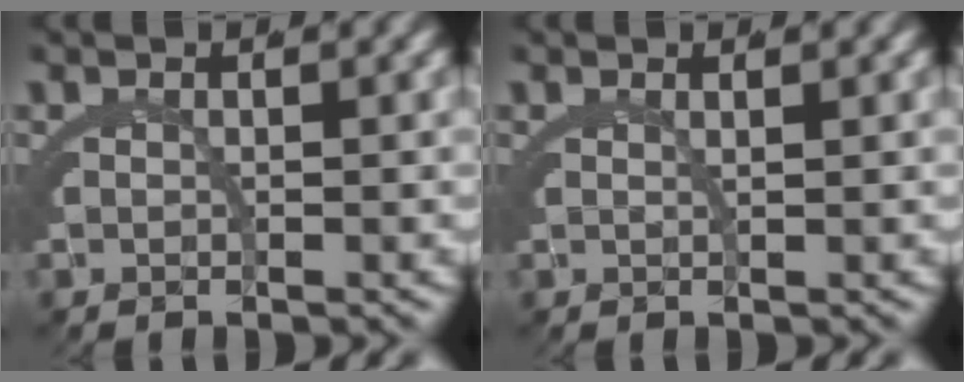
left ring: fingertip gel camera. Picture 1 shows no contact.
{"total": 0.7, "force": [0.5, -0.3, 0.3], "torque": [-0.013, -0.006, 0.015]}